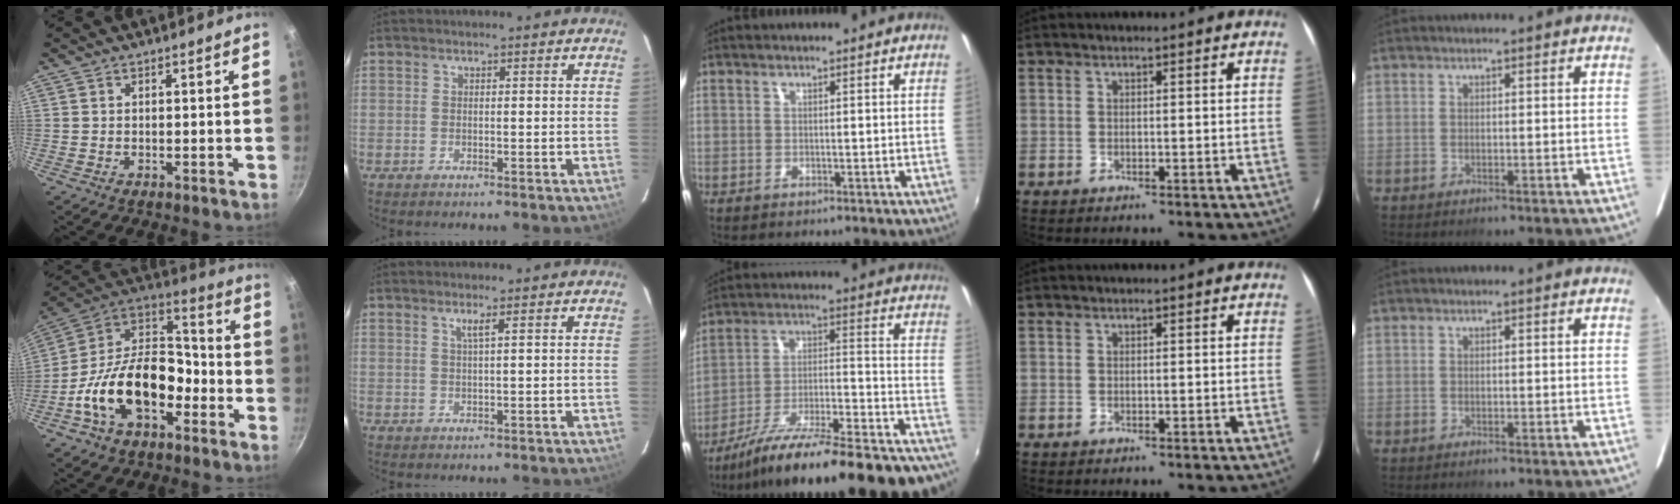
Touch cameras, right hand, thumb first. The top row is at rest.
{"thumb": {"total": 19.8, "force": [-7.6, 11.9, 13.9], "torque": [-0.213, 0.072, -0.148]}, "index": {"total": 1.5, "force": [0.6, -0.5, 1.2], "torque": [-0.022, -0.002, 0.011]}, "middle": {"total": 27.6, "force": [-23.1, 3.5, 14.8], "torque": [-0.187, -0.039, -0.339]}}